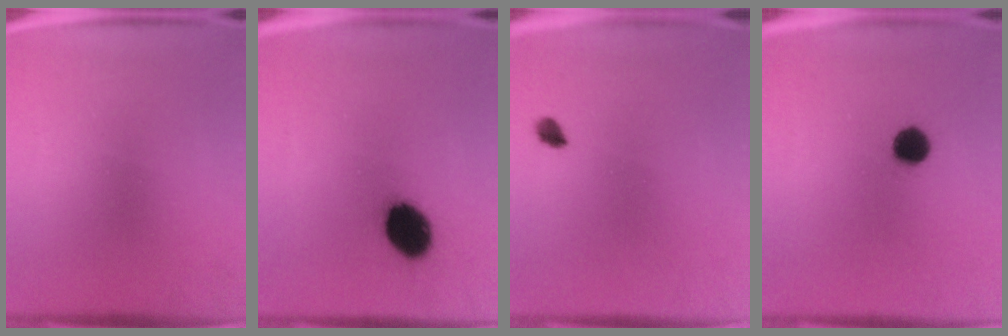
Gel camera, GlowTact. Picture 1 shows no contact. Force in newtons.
{"total": 11.8}
{"total": 1.6}
{"total": 5.9}